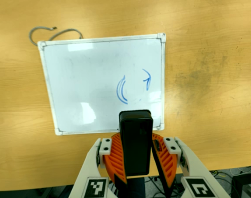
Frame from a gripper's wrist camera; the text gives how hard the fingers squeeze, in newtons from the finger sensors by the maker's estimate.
{"total": 7.0, "left": 7.7, "right": 6.4}